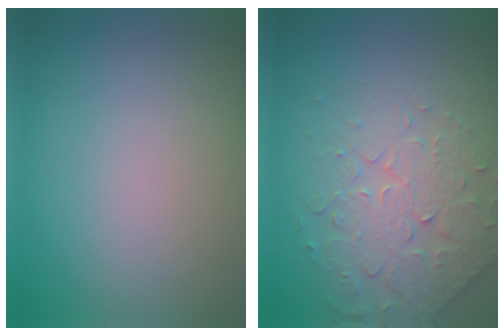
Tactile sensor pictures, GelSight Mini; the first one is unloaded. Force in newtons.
{"total": 4.6, "press": 3.8, "slide": 2.5}